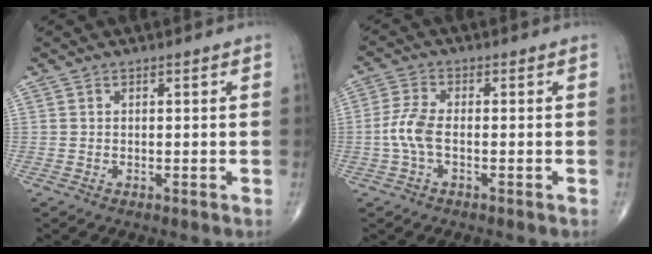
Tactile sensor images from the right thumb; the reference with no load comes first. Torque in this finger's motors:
{"motor_torque": [0.21, 0.07, 0.74, -0.10, 0.05]}